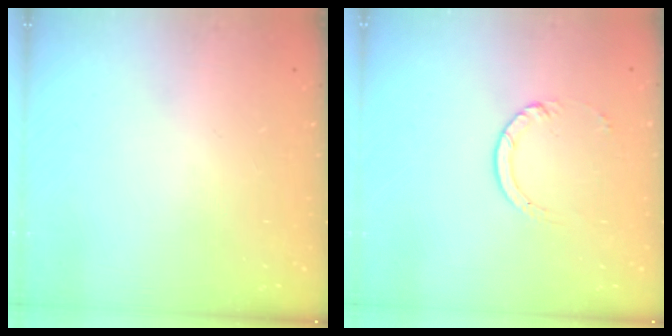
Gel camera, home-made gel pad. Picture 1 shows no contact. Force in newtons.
{"total": 3.0, "press": 2.9, "slide": 0.4}